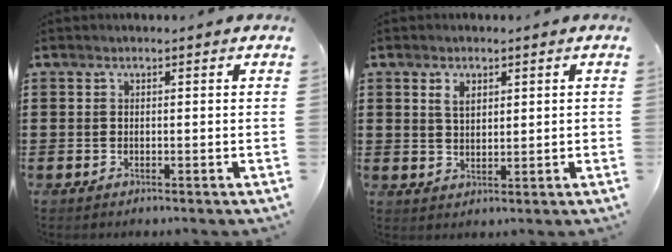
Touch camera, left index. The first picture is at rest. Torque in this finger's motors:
{"motor_torque": [0.61, -0.57, 0.07, 0.06]}